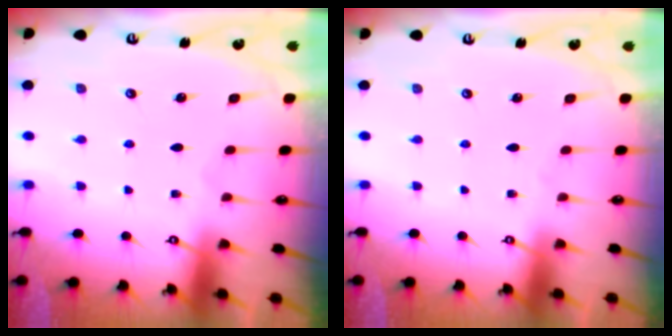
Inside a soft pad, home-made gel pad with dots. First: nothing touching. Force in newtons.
{"total": 0.0}